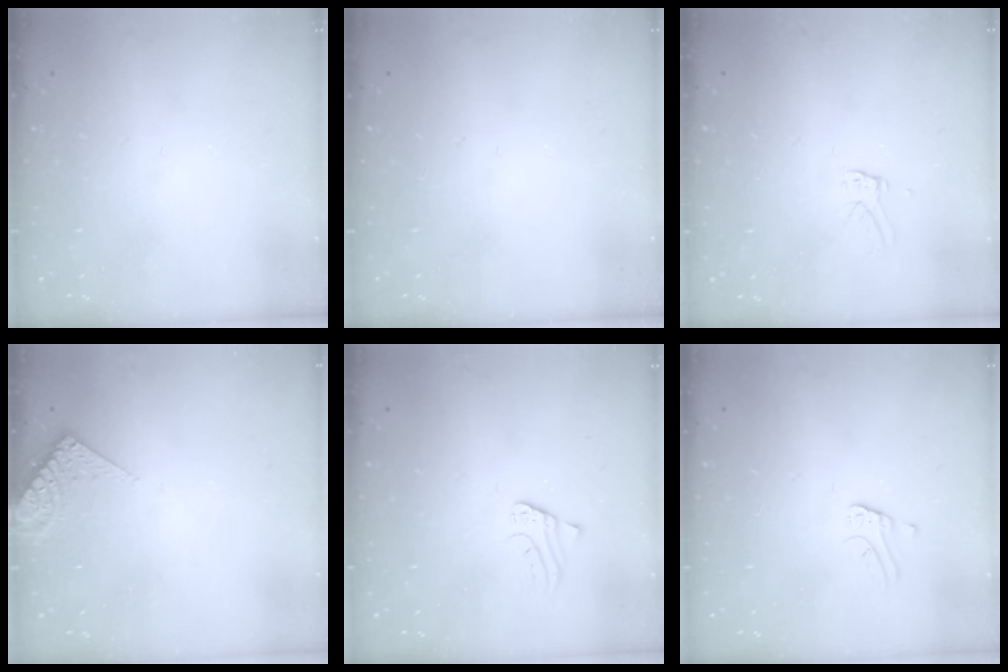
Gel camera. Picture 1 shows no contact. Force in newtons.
{"total": 0.0}
{"total": 5.1, "press": 5.0, "slide": 0.4}
{"total": 5.7, "press": 5.6, "slide": 0.6}
{"total": 1.7, "press": 1.7, "slide": 0.3}
{"total": 1.3, "press": 1.3, "slide": 0.1}